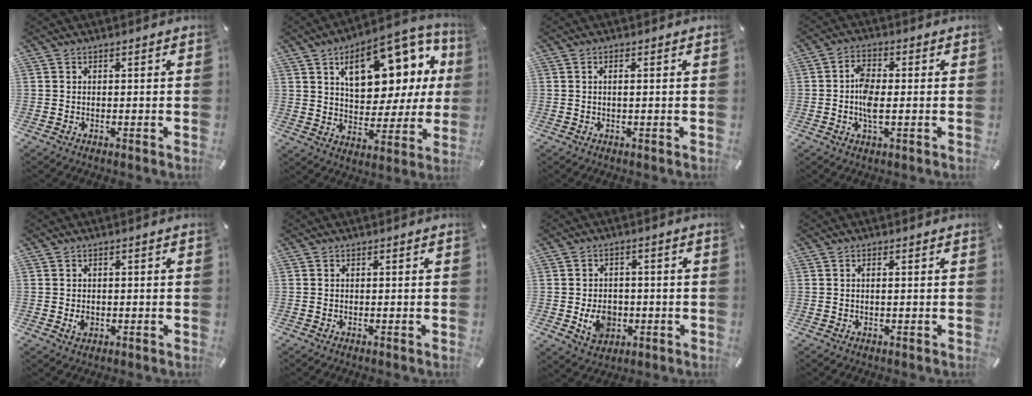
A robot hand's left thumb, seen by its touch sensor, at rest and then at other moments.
{"total": 18.8, "force": [8.7, 10.7, 12.7], "torque": [-0.170, -0.044, 0.147]}
{"total": 1.2, "force": [0.1, 0.0, 1.1], "torque": [-0.022, -0.002, 0.002]}
{"total": 6.0, "force": [-0.5, 2.7, 5.3], "torque": [-0.115, -0.001, -0.014]}
{"total": 2.0, "force": [-0.3, 1.5, 1.2], "torque": [-0.022, 0.004, -0.005]}
{"total": 0.0}
{"total": 7.5, "force": [-1.6, 6.1, 4.1], "torque": [-0.074, 0.005, -0.027]}
{"total": 0.8, "force": [0.1, 0.0, 0.8], "torque": [-0.015, -0.001, 0.001]}